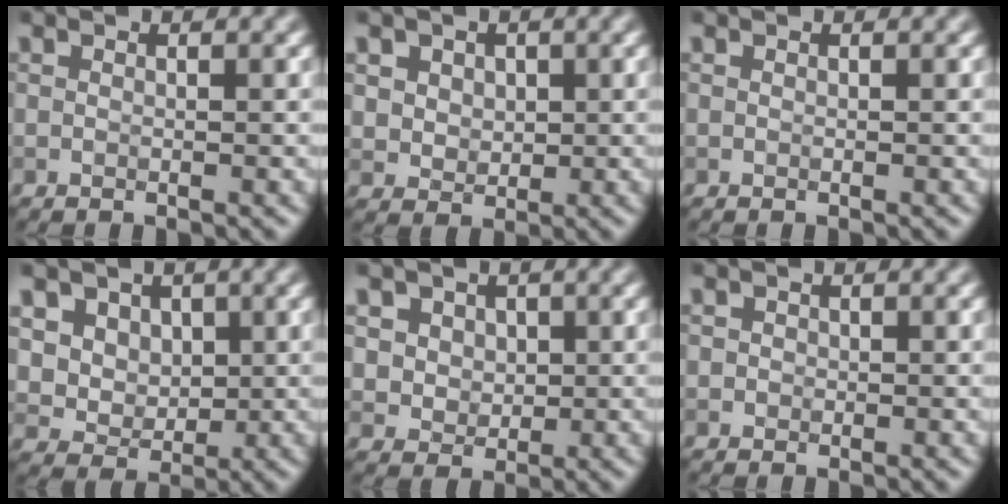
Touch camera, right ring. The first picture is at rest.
{"total": 3.5, "force": [1.5, 2.8, 1.6], "torque": [-0.041, 0.001, 0.030]}
{"total": 0.0}
{"total": 4.5, "force": [1.5, 3.8, 1.9], "torque": [-0.046, -0.009, 0.037]}
{"total": 4.2, "force": [1.7, 3.4, 1.6], "torque": [-0.038, -0.002, 0.034]}
{"total": 0.6, "force": [0.0, 0.6, 0.1], "torque": [0.005, -0.004, -0.001]}